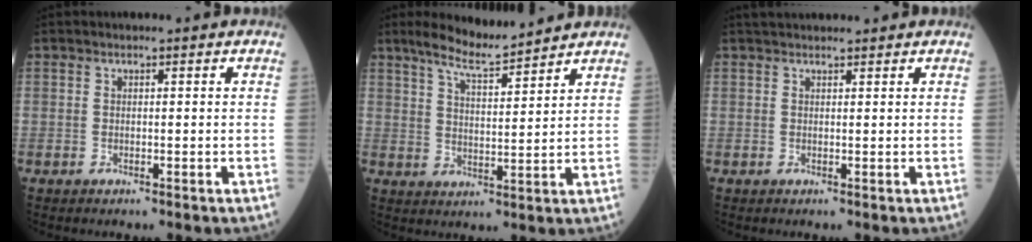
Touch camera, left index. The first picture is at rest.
{"total": 7.6, "force": [6.9, 0.4, 3.2], "torque": [-0.064, 0.004, 0.124]}
{"total": 4.4, "force": [4.0, 0.9, 1.4], "torque": [-0.013, 0.034, 0.060]}